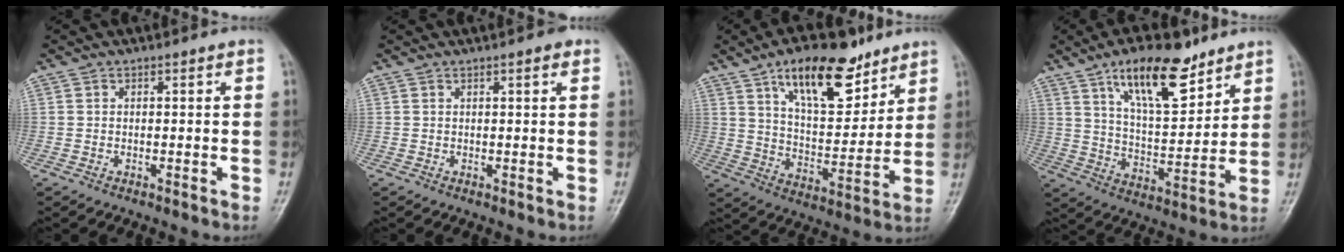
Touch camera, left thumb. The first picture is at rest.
{"total": 1.9, "force": [1.1, 0.4, 1.5], "torque": [-0.018, 0.001, 0.011]}
{"total": 17.4, "force": [10.8, 7.6, 11.3], "torque": [-0.136, -0.054, 0.182]}
{"total": 15.7, "force": [9.9, 6.1, 10.5], "torque": [-0.141, -0.054, 0.173]}